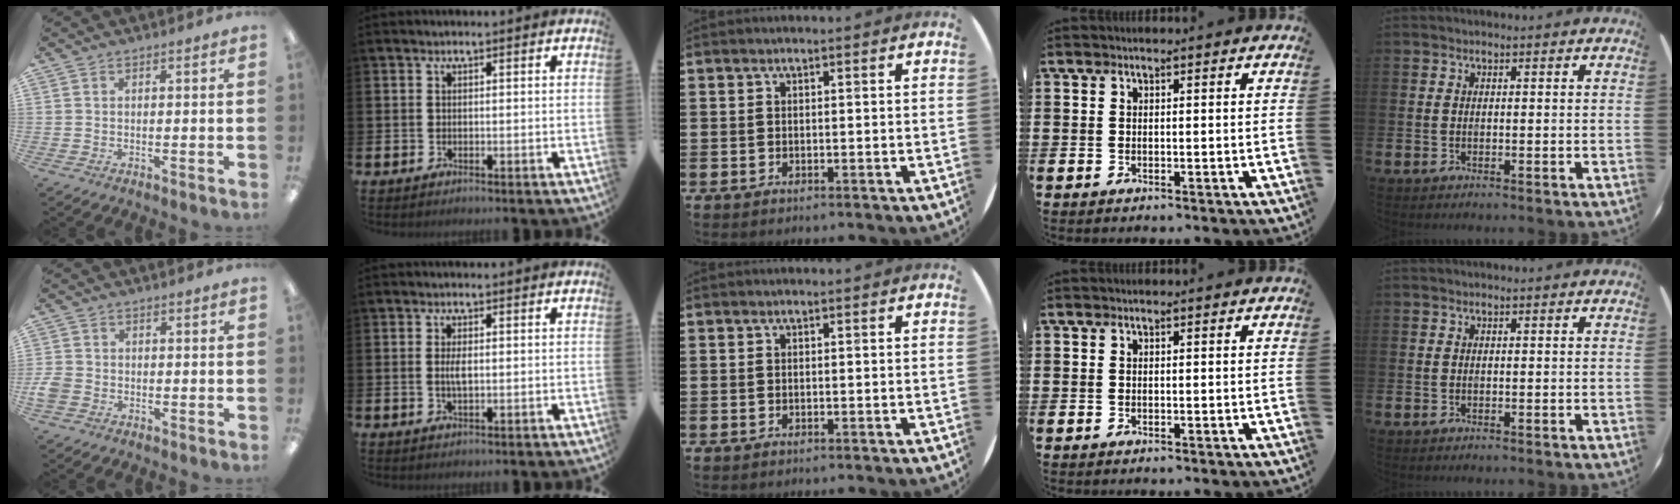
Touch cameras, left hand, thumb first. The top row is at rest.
{"thumb": {"total": 3.4, "force": [-1.1, 2.7, 1.7], "torque": [-0.032, 0.006, -0.020]}, "index": {"total": 2.3, "force": [0.2, 0.8, 2.1], "torque": [-0.037, 0.000, 0.001]}}